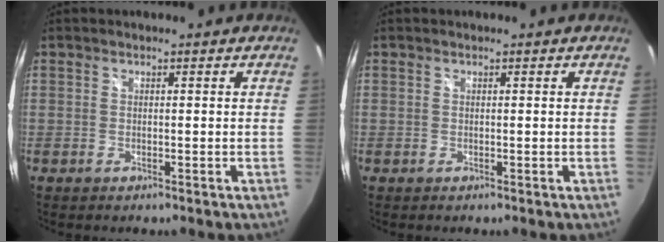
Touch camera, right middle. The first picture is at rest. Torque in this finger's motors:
{"motor_torque": [0.00, 0.00, 0.00, 0.01]}